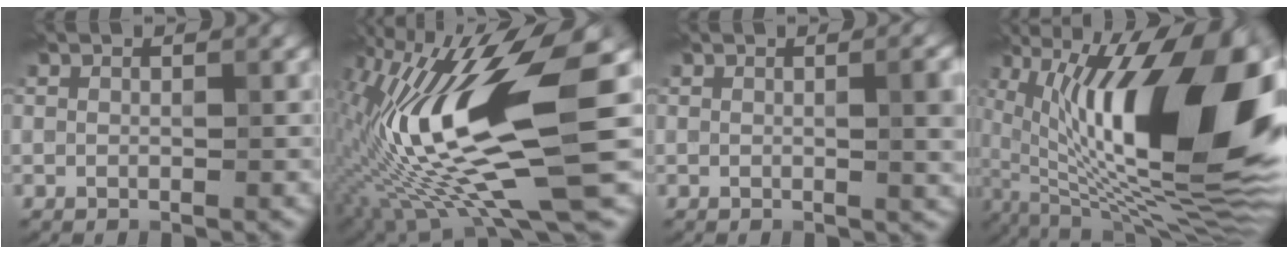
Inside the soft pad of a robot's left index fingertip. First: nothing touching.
{"total": 14.1, "force": [-1.6, 3.7, 13.5], "torque": [-0.263, 0.010, -0.029]}
{"total": 3.8, "force": [0.2, 1.1, 3.6], "torque": [-0.044, 0.005, 0.001]}
{"total": 17.2, "force": [3.1, 6.3, 15.7], "torque": [-0.250, 0.007, 0.045]}